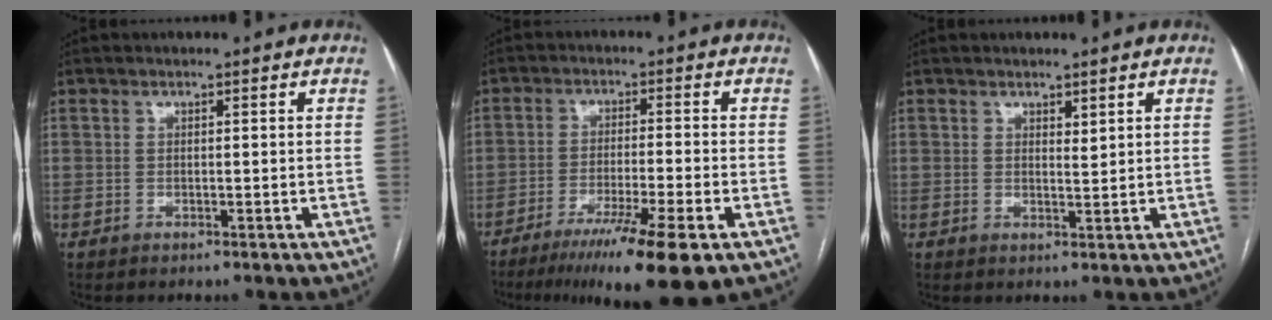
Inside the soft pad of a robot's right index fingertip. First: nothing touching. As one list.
[{"total": 12.9, "force": [-8.2, -0.1, 10.0], "torque": [-0.151, -0.033, -0.132]}, {"total": 1.3, "force": [0.9, 0.4, 0.8], "torque": [-0.012, -0.007, 0.018]}]